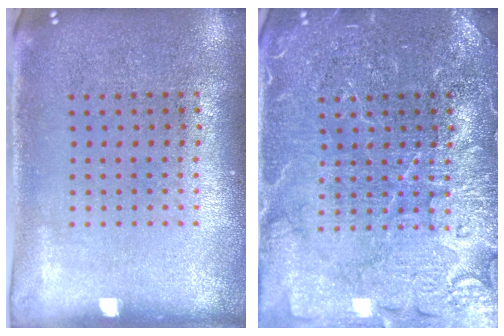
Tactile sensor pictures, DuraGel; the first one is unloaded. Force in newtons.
{"total": 4.3, "press": 4.3, "slide": 0.6}